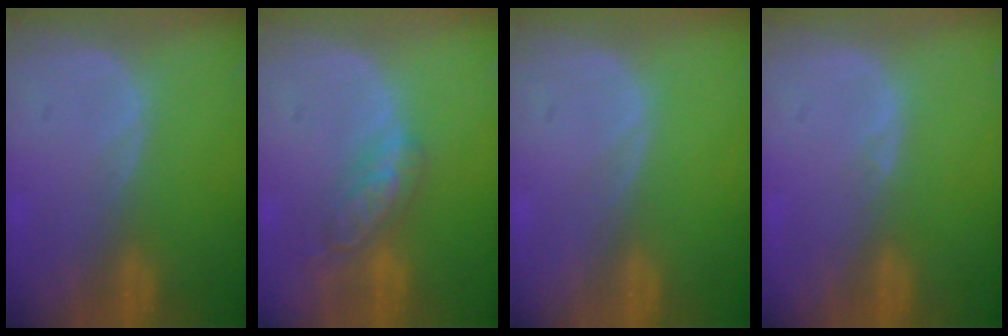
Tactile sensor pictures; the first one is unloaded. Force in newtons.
{"total": 5.9, "press": 5.1, "slide": 2.9}
{"total": 0.0}
{"total": 0.6, "press": 0.5, "slide": 0.3}